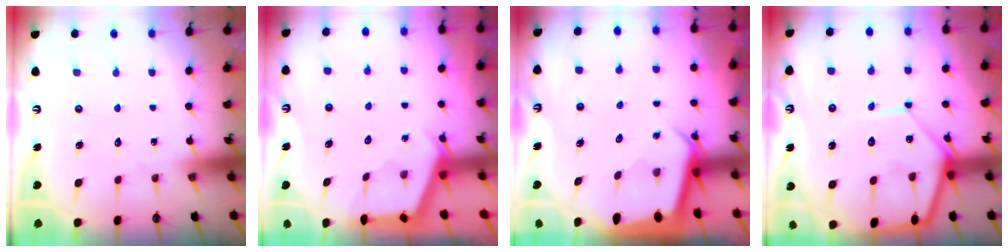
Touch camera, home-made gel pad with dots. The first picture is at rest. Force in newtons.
{"total": 2.8, "press": 2.8, "slide": 0.4}
{"total": 3.5, "press": 3.5, "slide": 0.3}
{"total": 13.5, "press": 13.4, "slide": 1.2}